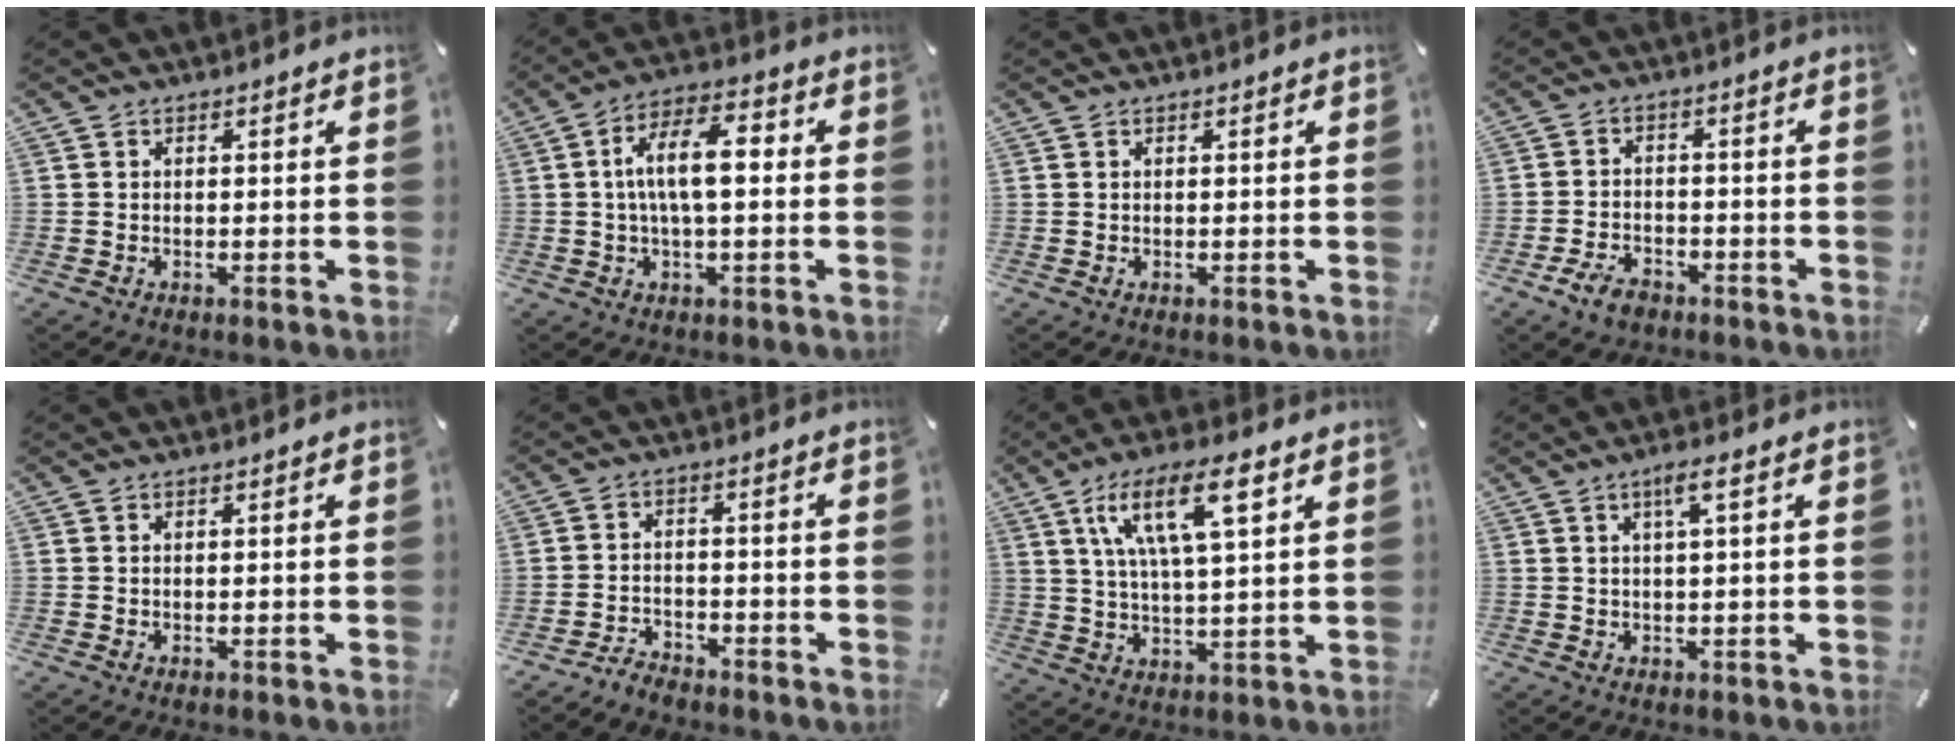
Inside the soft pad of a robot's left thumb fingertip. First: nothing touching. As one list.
[{"total": 10.8, "force": [0.6, 4.4, 9.9], "torque": [-0.183, 0.011, 0.006]}, {"total": 0.0}, {"total": 5.4, "force": [-3.6, 3.3, 2.4], "torque": [-0.052, 0.020, -0.070]}, {"total": 0.0}, {"total": 3.6, "force": [-3.3, 1.3, 0.5], "torque": [-0.014, 0.020, -0.068]}, {"total": 13.7, "force": [6.3, 4.1, 11.5], "torque": [-0.206, 0.002, 0.106]}, {"total": 3.9, "force": [1.4, 0.3, 3.6], "torque": [-0.071, 0.001, 0.021]}]